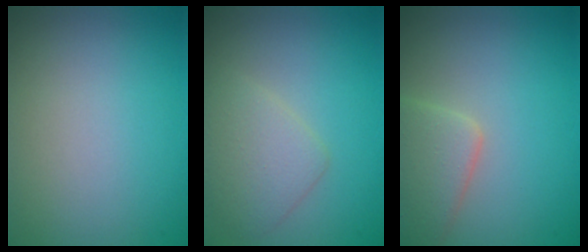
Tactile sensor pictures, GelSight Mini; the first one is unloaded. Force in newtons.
{"total": 2.9, "press": 2.9, "slide": 0.2}
{"total": 3.5, "press": 3.5, "slide": 0.2}